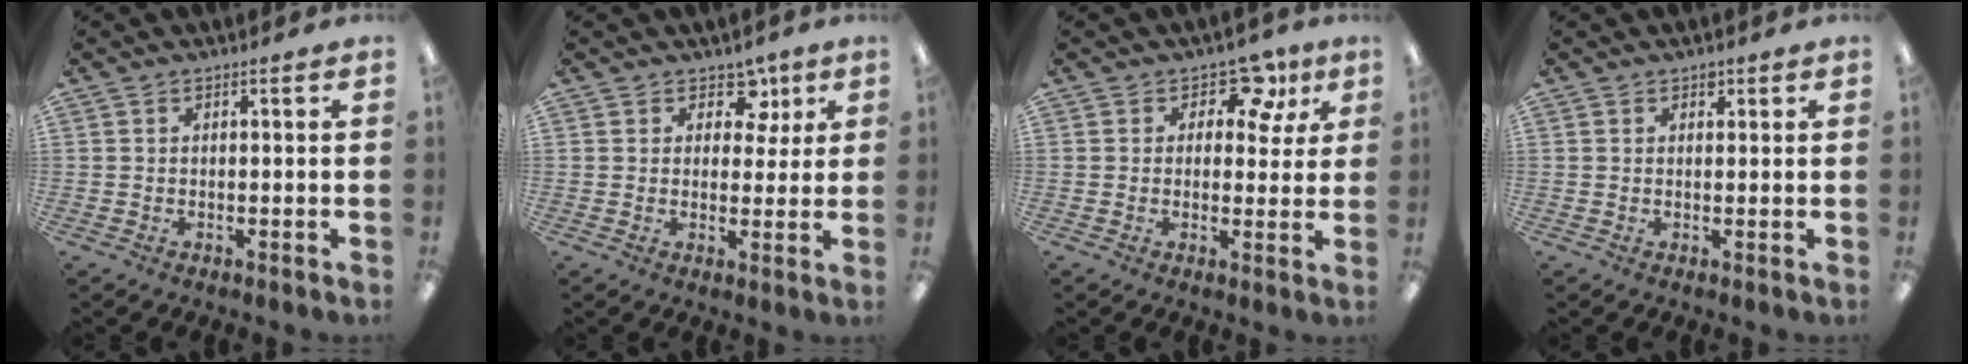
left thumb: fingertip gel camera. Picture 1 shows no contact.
{"total": 6.9, "force": [3.4, 5.3, 3.0], "torque": [-0.027, -0.008, 0.057]}
{"total": 8.8, "force": [4.6, 5.5, 5.0], "torque": [-0.066, -0.016, 0.080]}
{"total": 1.6, "force": [1.1, 1.0, 0.4], "torque": [-0.001, -0.002, 0.018]}